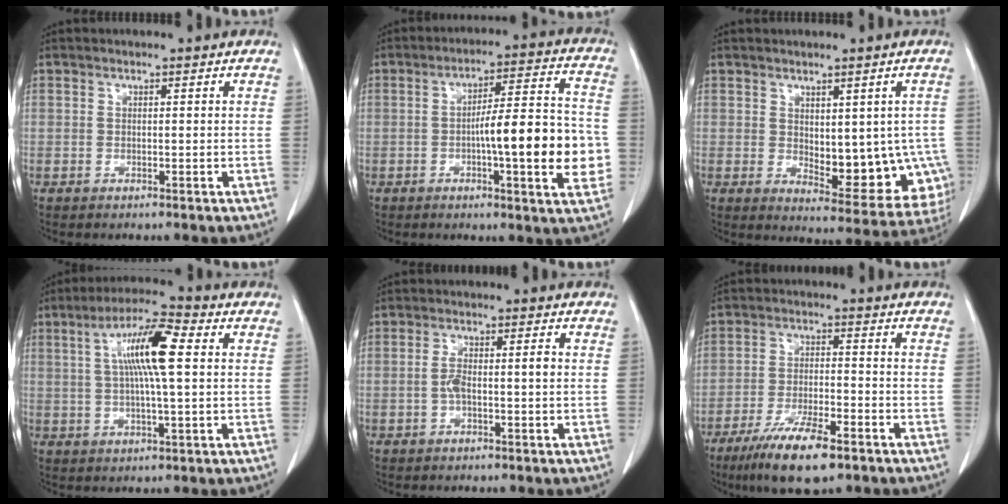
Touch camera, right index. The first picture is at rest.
{"total": 14.5, "force": [-2.5, 2.0, 14.1], "torque": [-0.201, 0.016, -0.034]}
{"total": 12.0, "force": [-1.2, 6.2, 10.2], "torque": [-0.108, -0.003, -0.001]}
{"total": 10.5, "force": [2.1, 1.1, 10.3], "torque": [-0.190, 0.015, 0.033]}
{"total": 3.7, "force": [-0.5, 0.7, 3.6], "torque": [-0.072, 0.008, -0.009]}
{"total": 10.7, "force": [-7.1, 2.1, 7.7], "torque": [-0.141, -0.021, -0.120]}